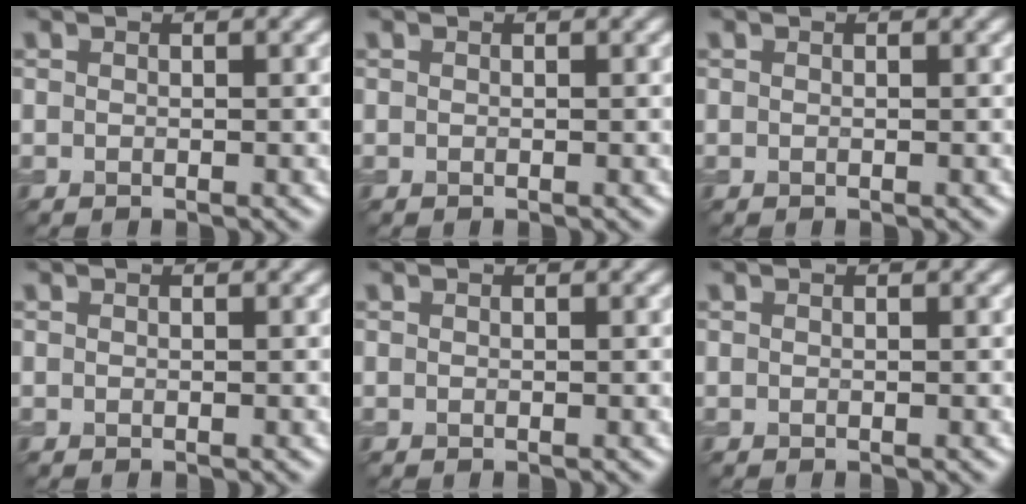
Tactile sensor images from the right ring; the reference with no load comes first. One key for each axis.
{"total": 0.0}
{"total": 0.0}
{"total": 0.0}
{"total": 0.0}
{"total": 0.0}